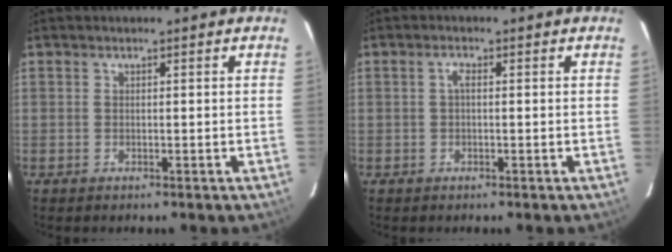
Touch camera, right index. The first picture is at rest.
{"total": 1.3, "force": [0.0, 0.5, 1.2], "torque": [-0.024, 0.006, -0.001]}